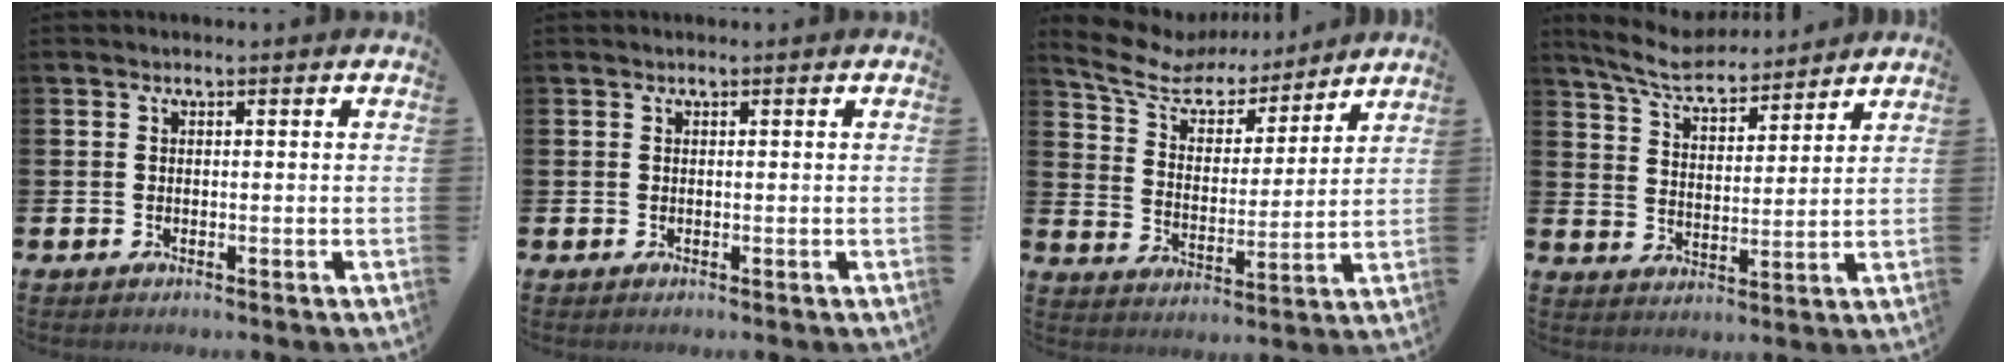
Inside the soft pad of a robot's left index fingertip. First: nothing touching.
{"total": 0.0}
{"total": 7.9, "force": [6.8, 3.3, 2.1], "torque": [-0.071, -0.048, 0.117]}
{"total": 6.9, "force": [6.5, 1.1, 2.0], "torque": [-0.063, -0.033, 0.115]}